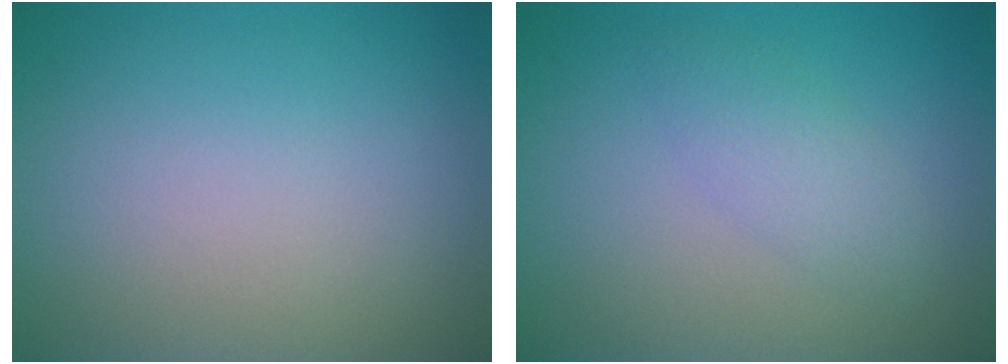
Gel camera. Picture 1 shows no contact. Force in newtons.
{"total": 2.0, "press": 2.0, "slide": 0.1}